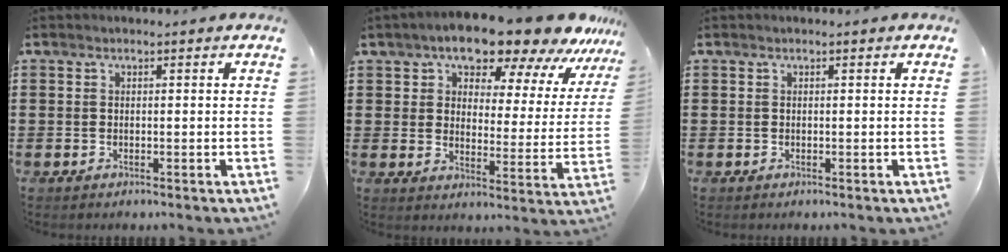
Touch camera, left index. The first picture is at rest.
{"total": 11.6, "force": [10.1, 3.1, 4.7], "torque": [-0.103, -0.053, 0.175]}
{"total": 0.0}